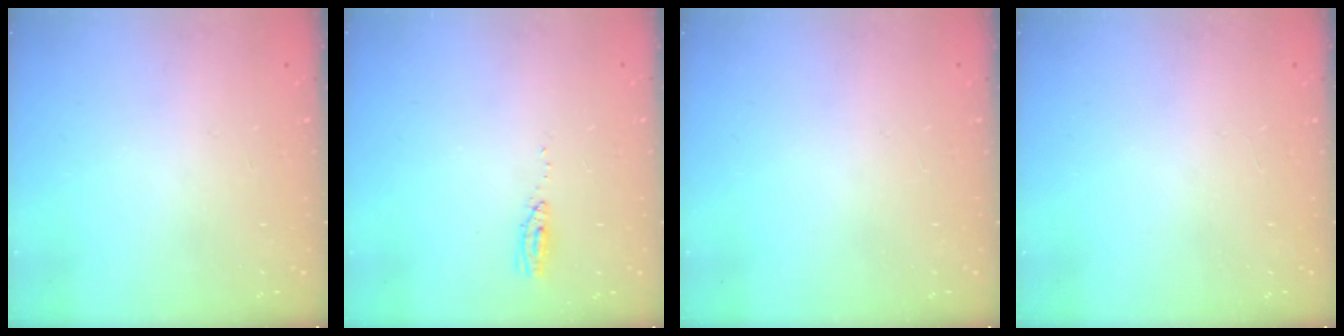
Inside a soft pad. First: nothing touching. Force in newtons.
{"total": 4.1, "press": 4.0, "slide": 1.0}
{"total": 0.0}
{"total": 1.0, "press": 0.1, "slide": 1.0}